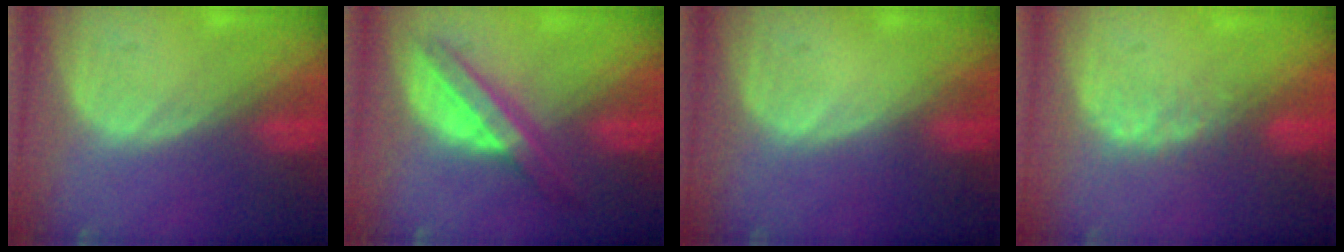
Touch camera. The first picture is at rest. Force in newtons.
{"total": 6.0, "press": 6.0, "slide": 0.1}
{"total": 0.0}
{"total": 2.8, "press": 2.4, "slide": 1.5}